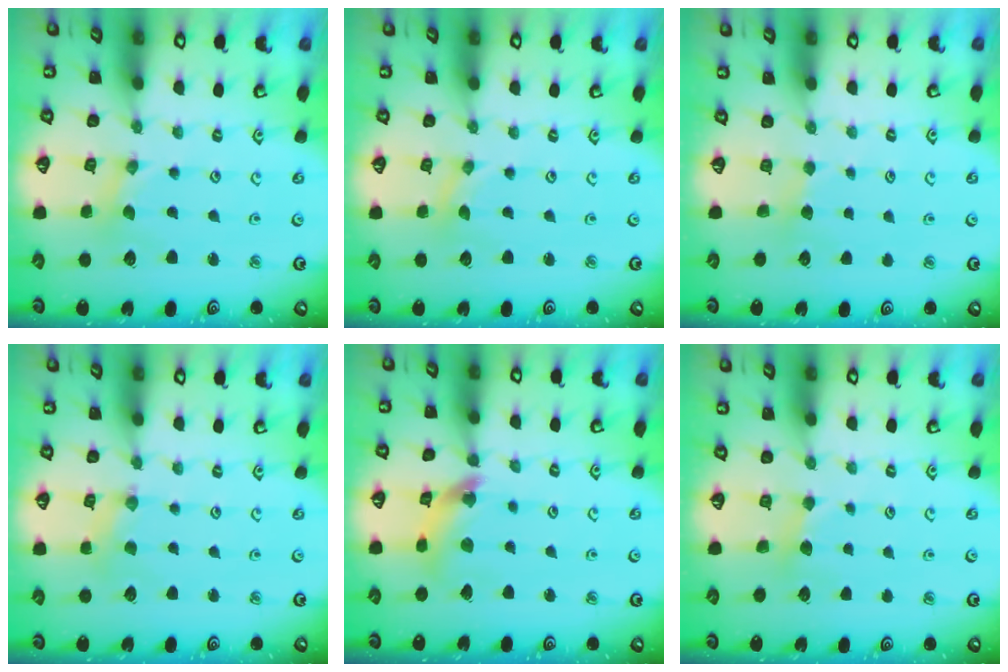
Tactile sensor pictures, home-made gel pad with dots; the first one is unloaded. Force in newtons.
{"total": 0.0}
{"total": 2.2, "press": 2.2, "slide": 0.3}
{"total": 1.9, "press": 1.8, "slide": 0.4}
{"total": 9.8, "press": 9.7, "slide": 0.9}
{"total": 2.5, "press": 2.4, "slide": 0.2}